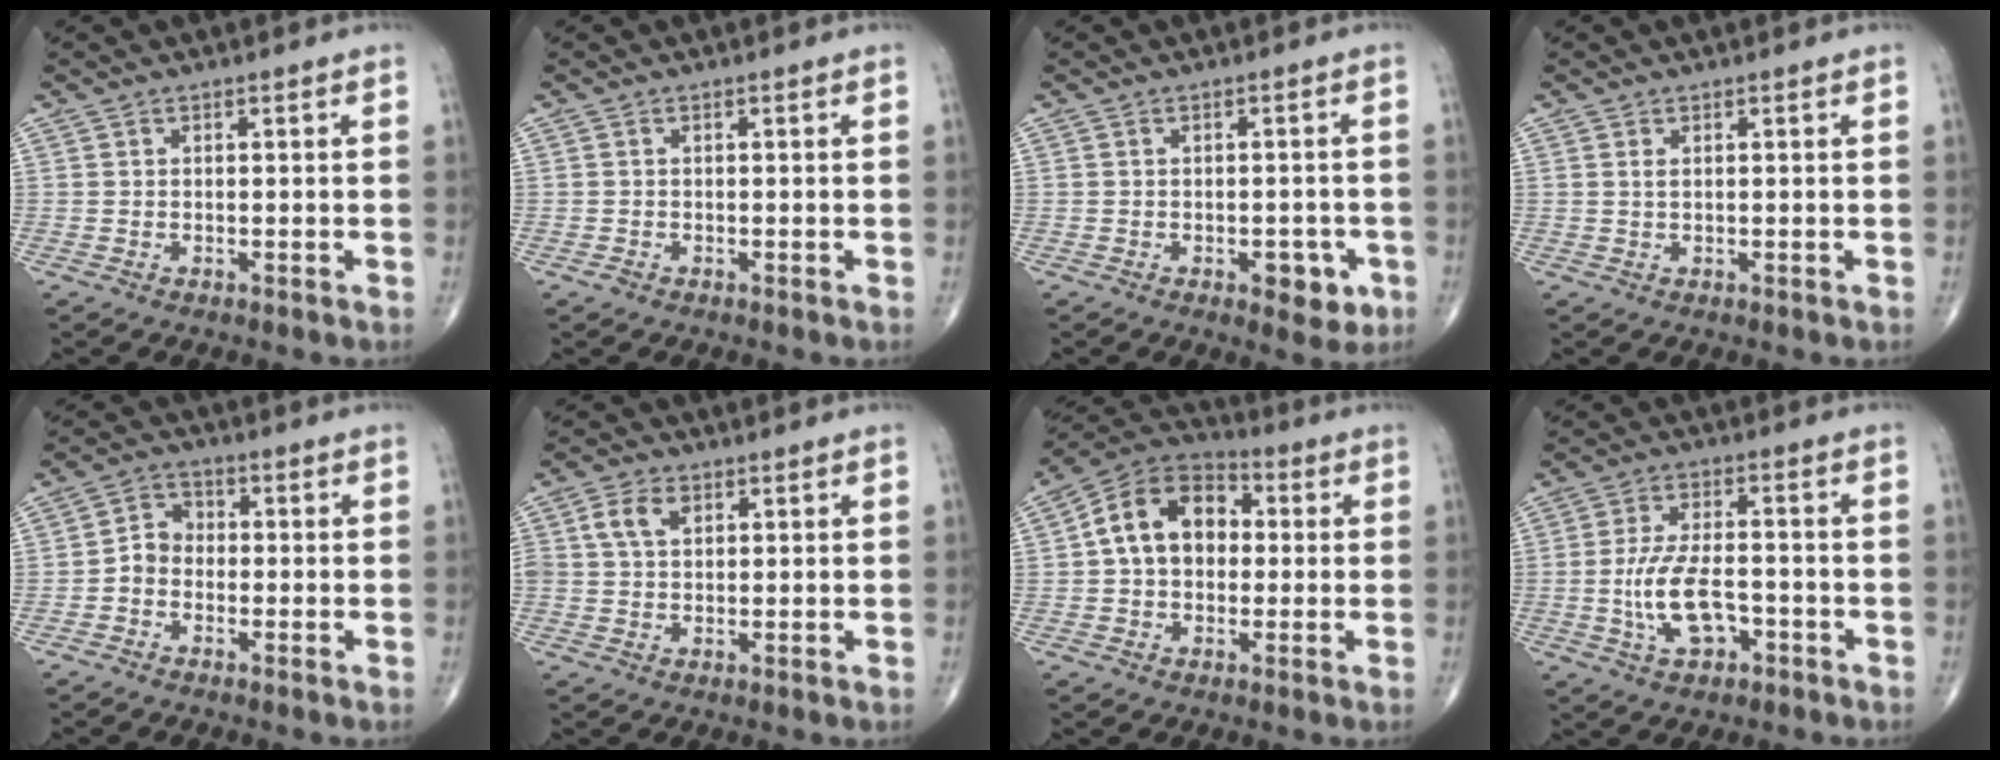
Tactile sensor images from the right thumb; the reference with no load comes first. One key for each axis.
{"total": 0.6, "fx": -0.4, "fy": 0.4, "fz": 0.2, "tx": -0.002, "ty": 0.000, "tz": -0.009}
{"total": 5.4, "fx": -2.2, "fy": 2.8, "fz": 4.1, "tx": -0.029, "ty": 0.007, "tz": -0.023}
{"total": 0.8, "fx": 0.3, "fy": 0.3, "fz": 0.7, "tx": -0.013, "ty": 0.003, "tz": 0.008}
{"total": 4.6, "fx": -1.2, "fy": 3.9, "fz": 2.3, "tx": -0.022, "ty": 0.021, "tz": -0.035}
{"total": 5.1, "fx": 1.7, "fy": 3.5, "fz": 3.4, "tx": -0.063, "ty": 0.006, "tz": 0.032}
{"total": 13.7, "fx": 1.3, "fy": 9.9, "fz": 9.4, "tx": -0.132, "ty": 0.031, "tz": 0.010}
{"total": 9.6, "fx": -2.6, "fy": 4.8, "fz": 8.0, "tx": -0.155, "ty": 0.015, "tz": -0.045}